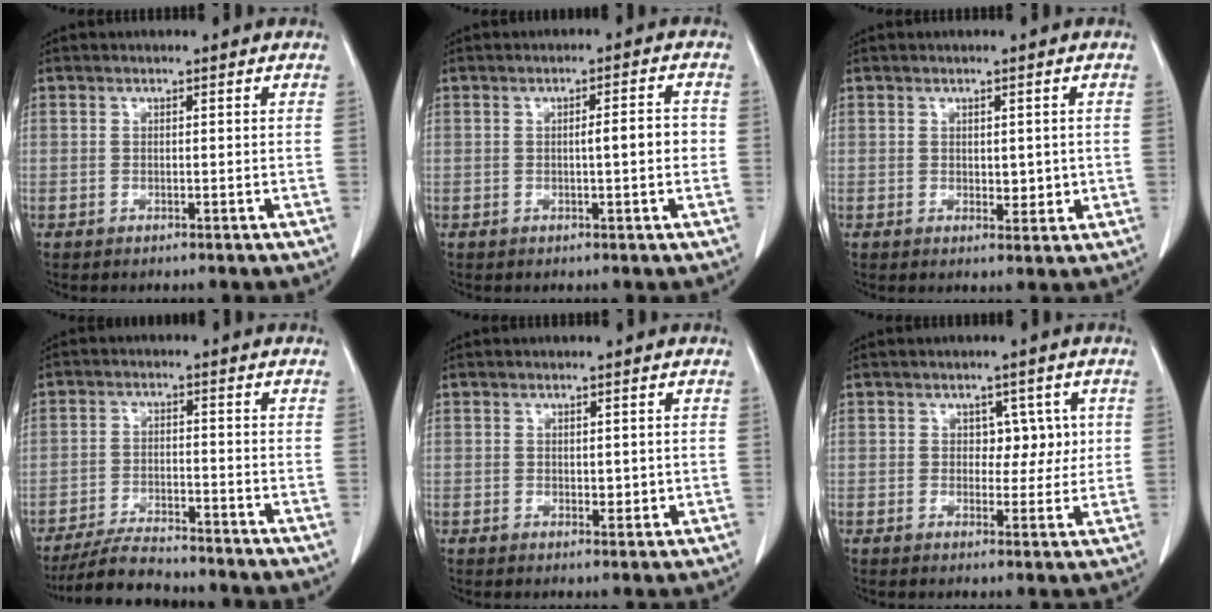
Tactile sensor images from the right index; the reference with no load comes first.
{"total": 3.6, "force": [-0.3, 0.4, 3.5], "torque": [-0.055, 0.005, -0.004]}
{"total": 2.7, "force": [0.1, 1.6, 2.2], "torque": [-0.022, -0.004, 0.009]}
{"total": 7.6, "force": [-7.1, 1.2, 2.4], "torque": [-0.042, -0.017, -0.124]}
{"total": 2.0, "force": [0.1, 1.2, 1.6], "torque": [-0.016, -0.004, 0.007]}
{"total": 4.0, "force": [0.8, 2.8, 2.7], "torque": [-0.024, 0.010, 0.014]}